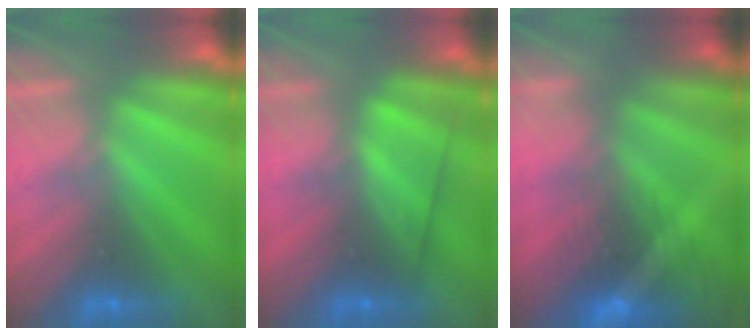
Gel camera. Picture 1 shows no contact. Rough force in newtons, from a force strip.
{"total": 2.6}
{"total": 8.6}